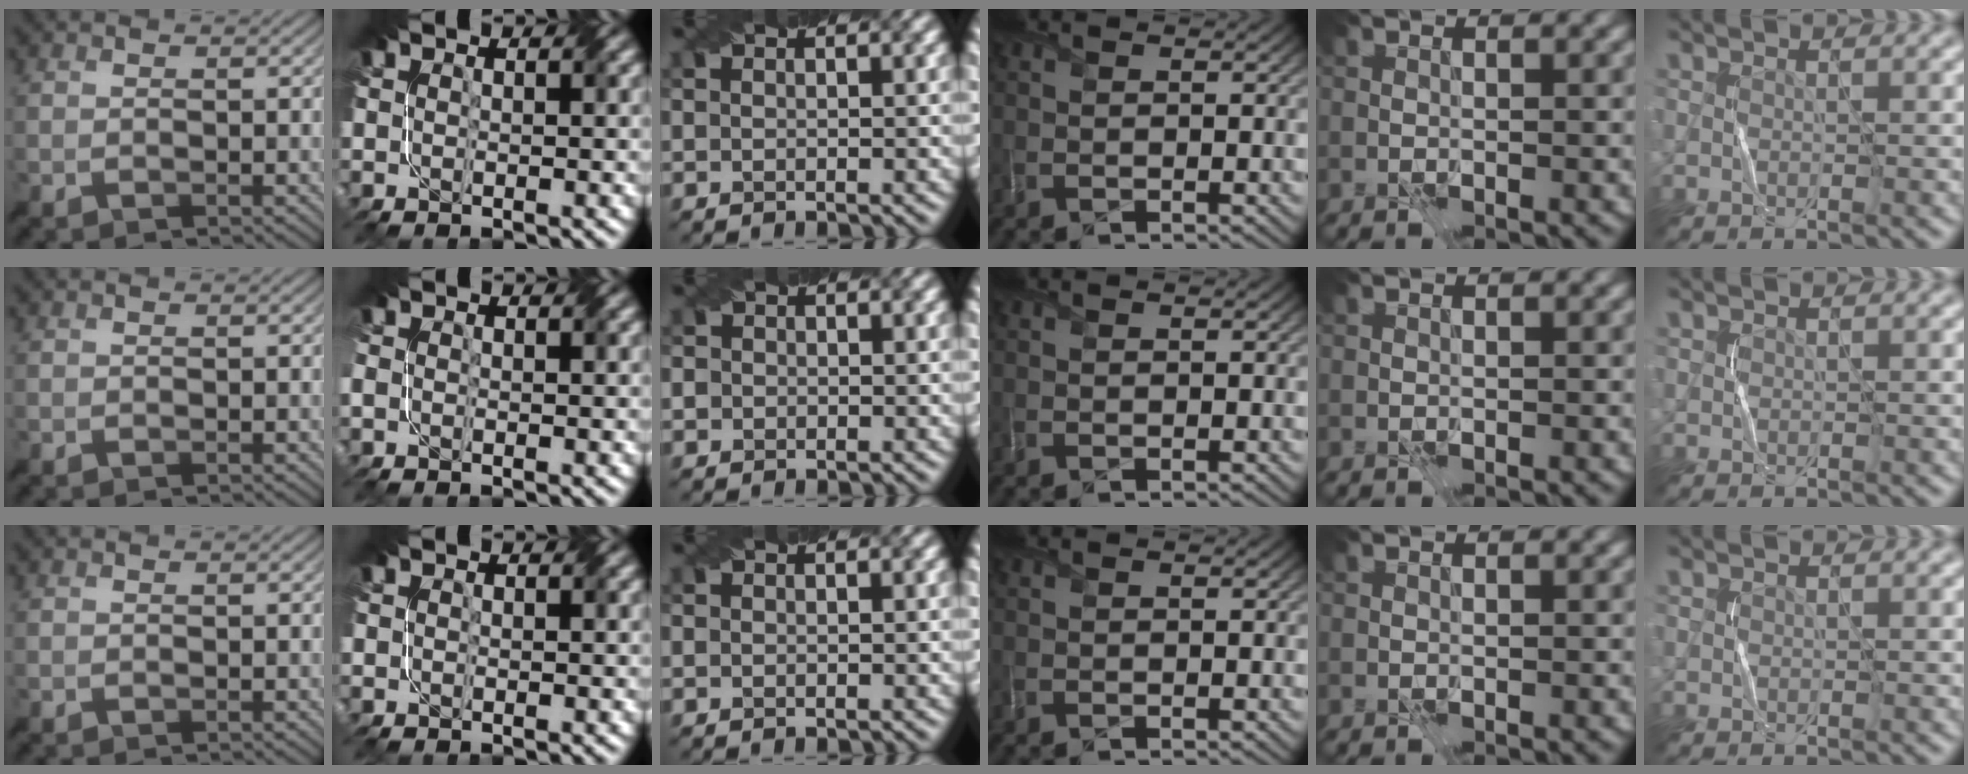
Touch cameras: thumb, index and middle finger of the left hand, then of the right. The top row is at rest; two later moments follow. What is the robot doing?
{"motion": "fold", "object": "file"}